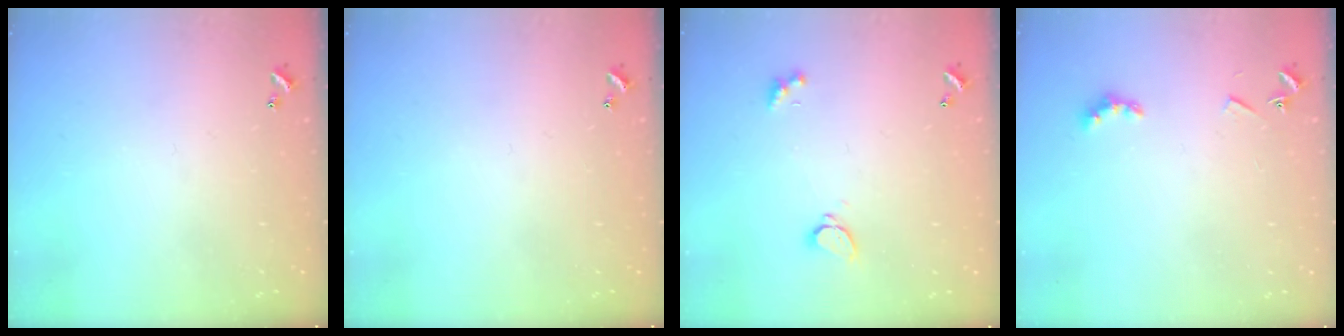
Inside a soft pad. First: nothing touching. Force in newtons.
{"total": 0.0}
{"total": 1.7, "press": 1.7, "slide": 0.3}
{"total": 4.0, "press": 3.9, "slide": 0.7}